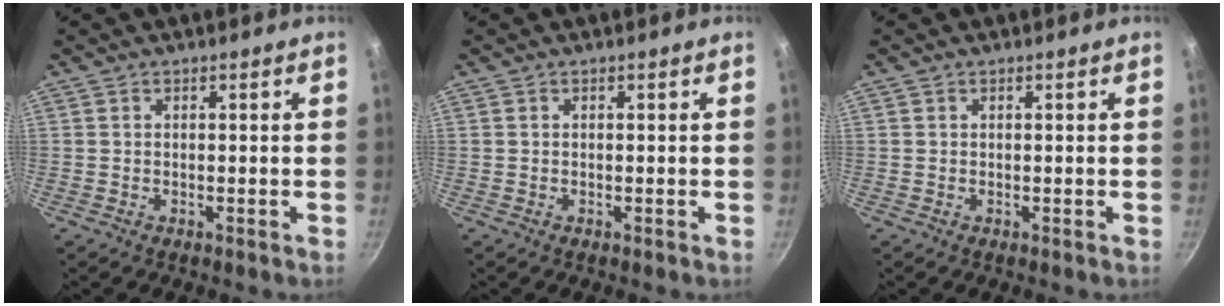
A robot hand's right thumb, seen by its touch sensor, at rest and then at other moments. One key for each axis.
{"total": 0.0}
{"total": 0.0}